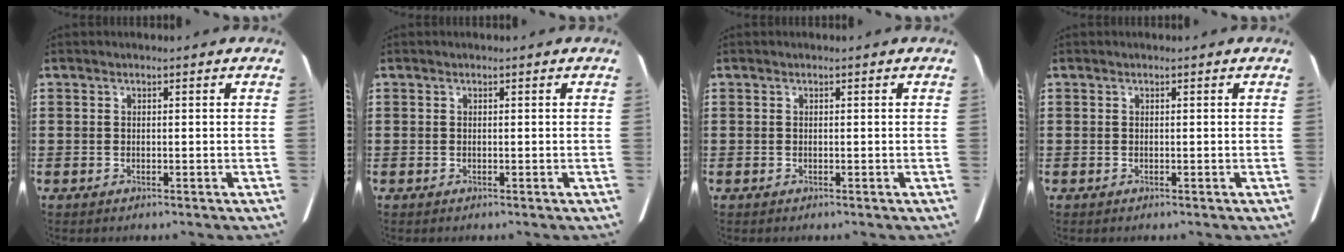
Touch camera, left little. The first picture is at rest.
{"total": 0.0}
{"total": 0.0}
{"total": 0.0}